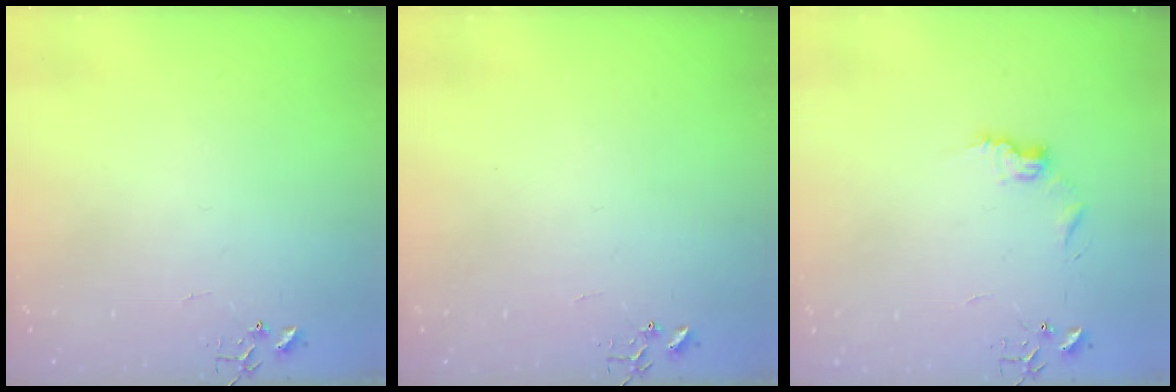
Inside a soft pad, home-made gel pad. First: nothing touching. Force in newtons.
{"total": 0.0}
{"total": 7.8, "press": 7.8, "slide": 0.4}